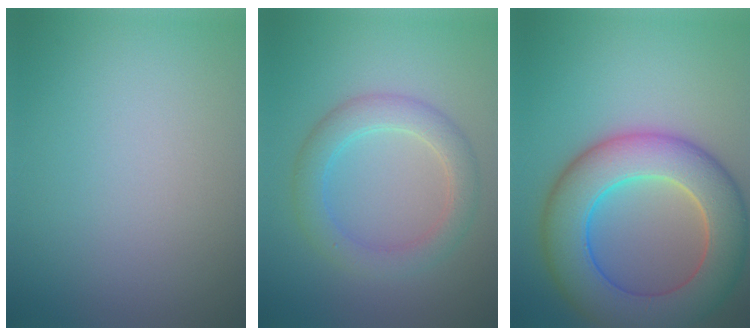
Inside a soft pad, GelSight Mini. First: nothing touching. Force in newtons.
{"total": 3.7, "press": 3.7, "slide": 0.2}
{"total": 10.4, "press": 10.4, "slide": 0.7}